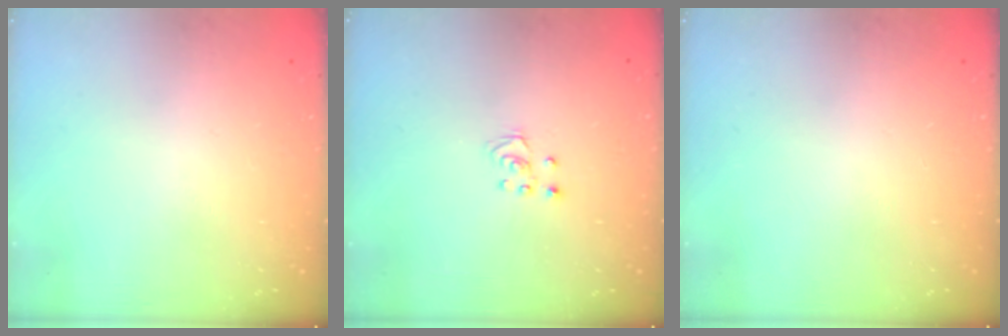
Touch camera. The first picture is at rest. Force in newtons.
{"total": 2.5, "press": 2.5, "slide": 0.2}
{"total": 0.0}